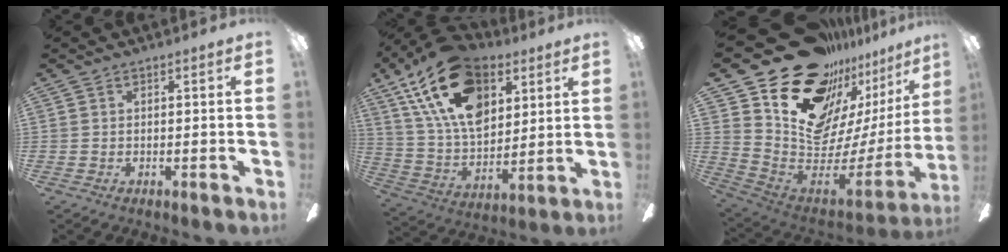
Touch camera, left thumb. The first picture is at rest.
{"total": 22.6, "force": [11.5, 13.1, 14.3], "torque": [-0.276, -0.042, 0.204]}
{"total": 24.2, "force": [15.5, 14.6, 11.6], "torque": [-0.164, -0.126, 0.313]}